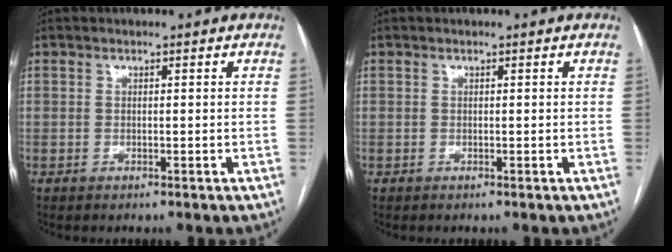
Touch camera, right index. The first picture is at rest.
{"total": 0.0}